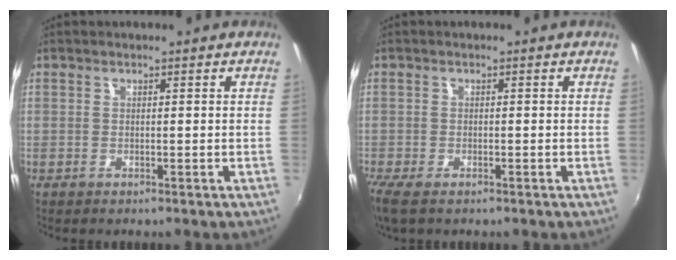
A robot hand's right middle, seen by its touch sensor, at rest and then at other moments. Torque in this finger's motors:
{"motor_torque": [1.11, -1.03, 0.32, 0.12]}